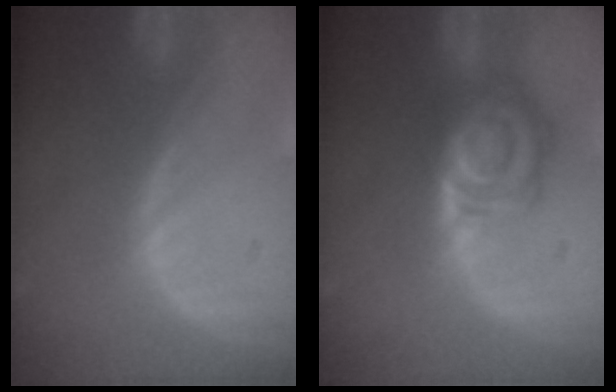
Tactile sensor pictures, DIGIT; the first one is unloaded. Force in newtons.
{"total": 7.8, "press": 7.0, "slide": 3.4}